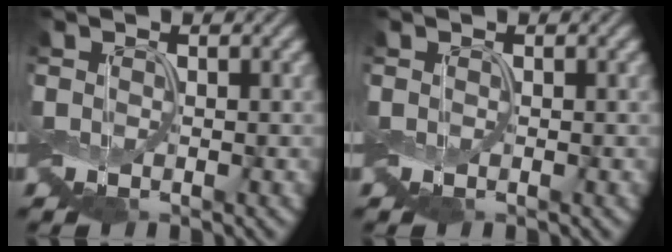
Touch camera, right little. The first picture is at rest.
{"total": 0.0}